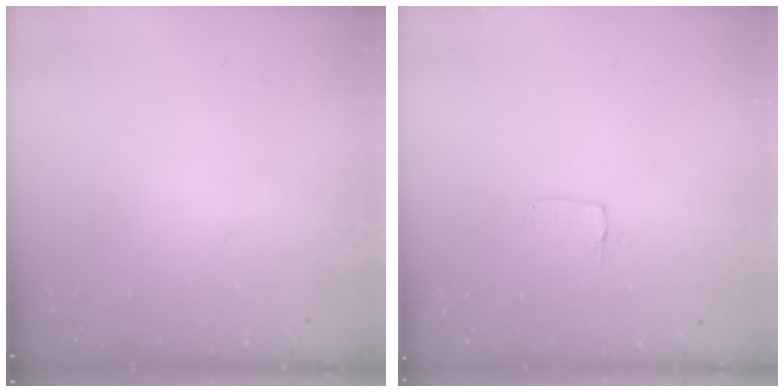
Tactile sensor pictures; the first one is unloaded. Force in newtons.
{"total": 3.2, "press": 3.2, "slide": 0.1}